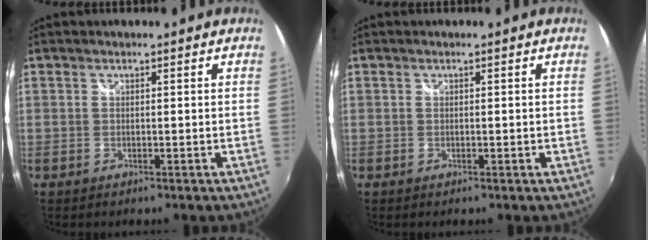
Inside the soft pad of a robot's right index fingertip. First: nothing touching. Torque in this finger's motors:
{"motor_torque": [-0.34, 0.60, -0.02, 0.00]}